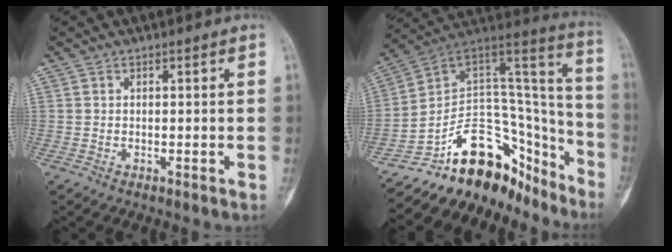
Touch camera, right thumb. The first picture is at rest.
{"total": 24.1, "force": [-16.8, 13.7, 10.6], "torque": [-0.119, 0.133, -0.255]}